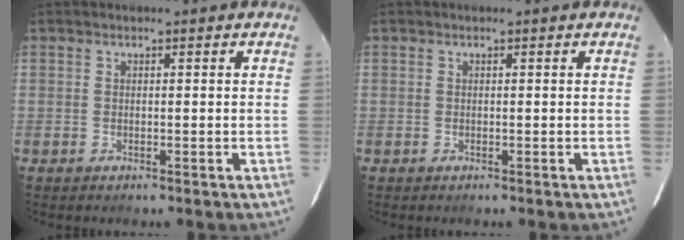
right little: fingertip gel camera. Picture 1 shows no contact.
{"total": 0.0}